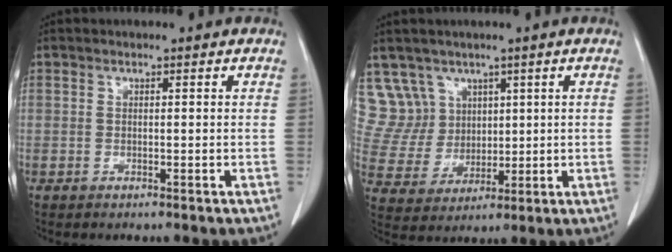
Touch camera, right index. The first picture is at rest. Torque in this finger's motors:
{"motor_torque": [-0.58, 0.69, -0.07, -0.04]}